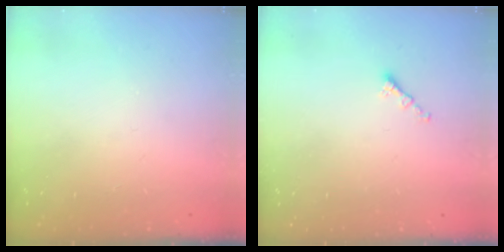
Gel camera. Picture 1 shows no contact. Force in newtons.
{"total": 1.4, "press": 1.2, "slide": 0.6}